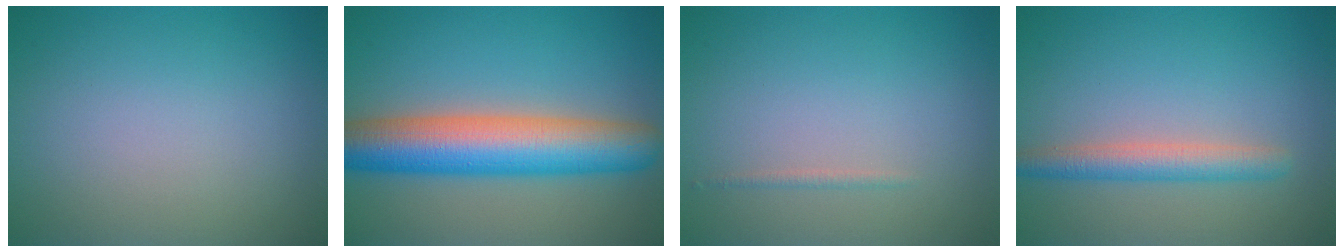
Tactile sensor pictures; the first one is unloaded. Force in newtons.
{"total": 9.6, "press": 9.6, "slide": 0.3}
{"total": 0.6, "press": 0.6, "slide": 0.0}
{"total": 3.0, "press": 3.0, "slide": 0.1}